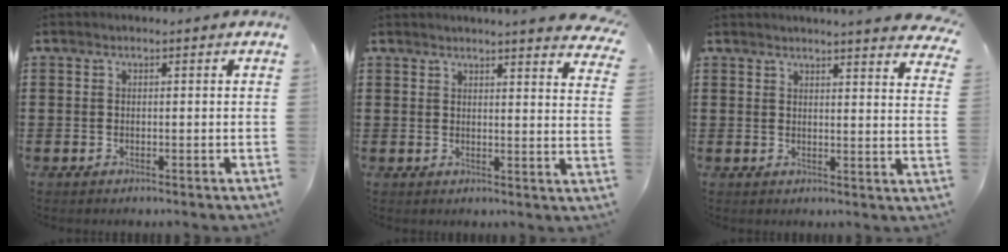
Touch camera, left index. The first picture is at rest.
{"total": 3.1, "force": [3.0, -0.8, 0.6], "torque": [-0.016, -0.018, 0.050]}
{"total": 3.1, "force": [3.0, -0.8, 0.5], "torque": [-0.014, -0.020, 0.051]}